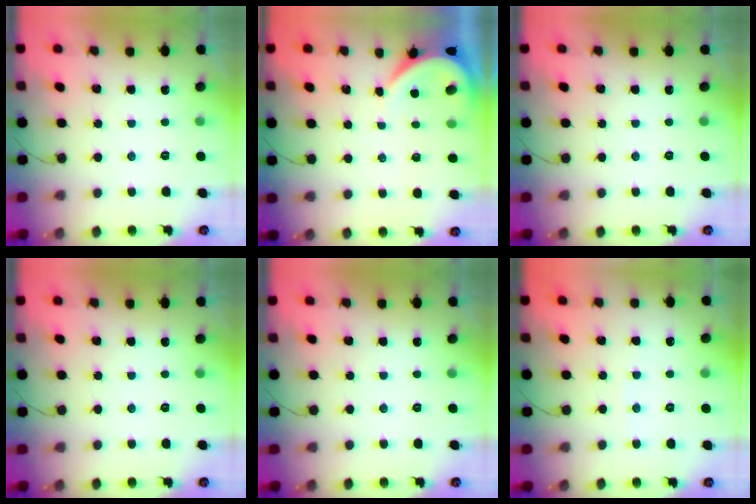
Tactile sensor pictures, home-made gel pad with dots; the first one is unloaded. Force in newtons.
{"total": 3.5, "press": 3.4, "slide": 0.5}
{"total": 0.0}
{"total": 0.0}
{"total": 0.0}
{"total": 1.7, "press": 1.7, "slide": 0.2}